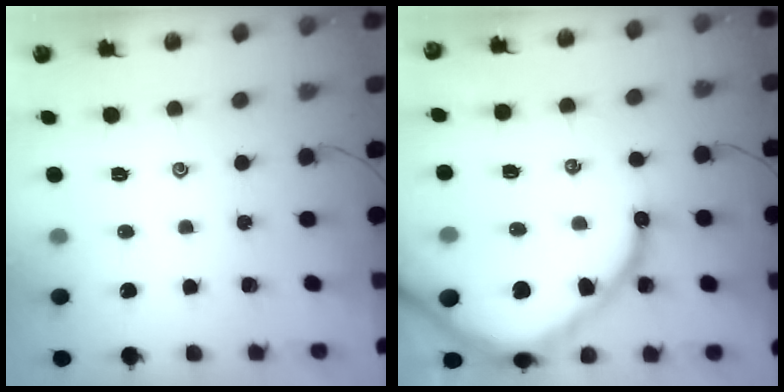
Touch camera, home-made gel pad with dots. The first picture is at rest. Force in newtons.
{"total": 19.3, "press": 19.2, "slide": 2.0}